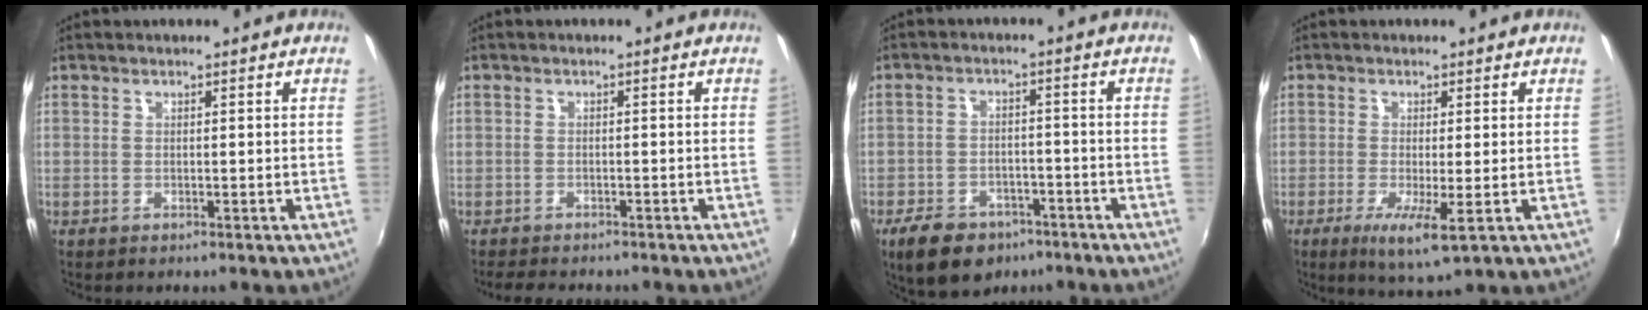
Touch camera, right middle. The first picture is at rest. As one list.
[{"total": 3.8, "force": [-3.2, 1.8, 1.0], "torque": [-0.028, -0.004, -0.054]}, {"total": 11.4, "force": [-7.5, 6.9, 5.1], "torque": [-0.128, 0.001, -0.110]}, {"total": 5.5, "force": [-1.7, 0.8, 5.2], "torque": [-0.105, -0.021, -0.030]}]